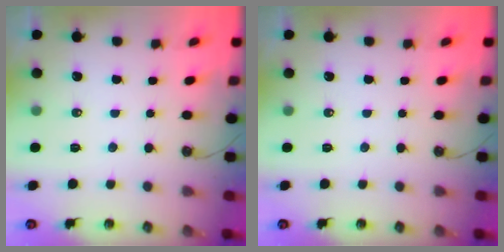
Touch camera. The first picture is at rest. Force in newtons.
{"total": 0.0}